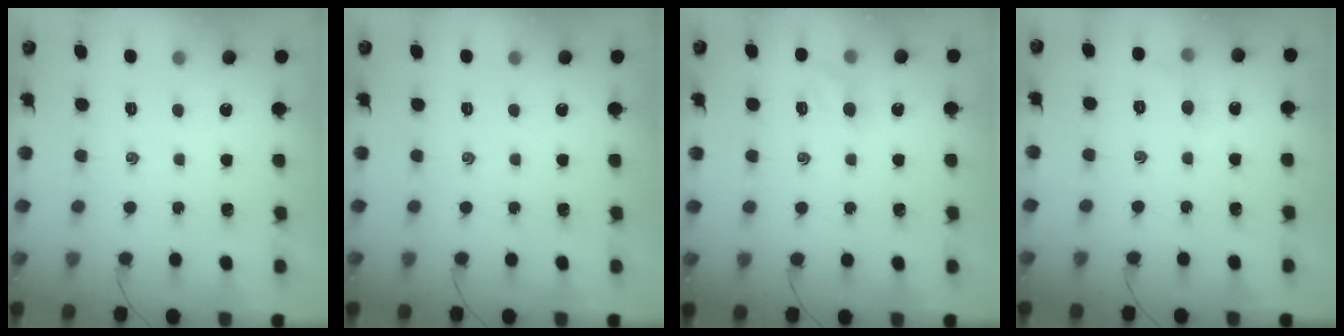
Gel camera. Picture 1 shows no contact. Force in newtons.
{"total": 0.0}
{"total": 4.8, "press": 4.7, "slide": 1.2}
{"total": 5.6, "press": 5.3, "slide": 1.8}